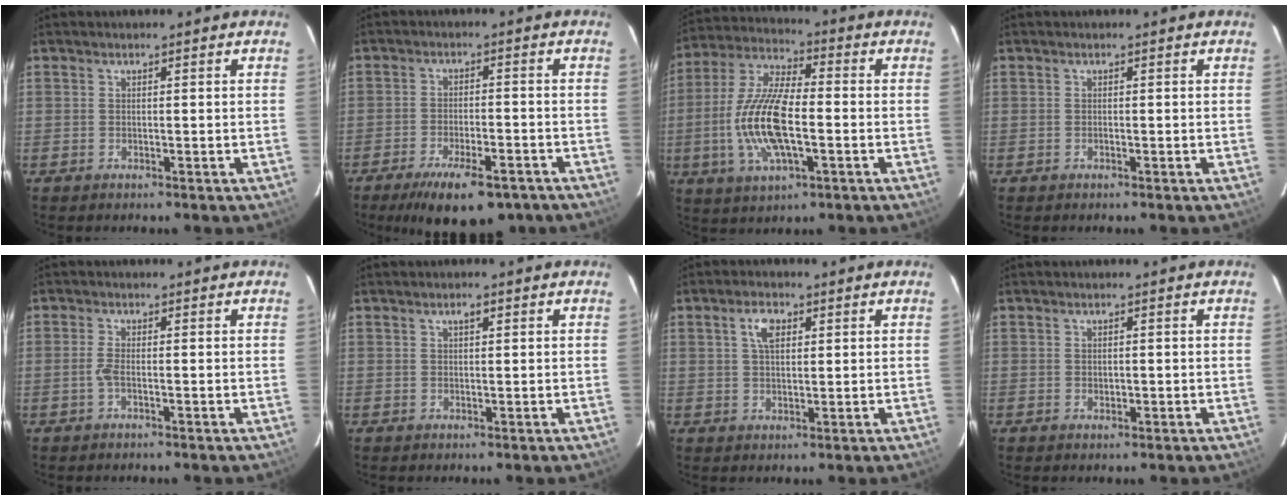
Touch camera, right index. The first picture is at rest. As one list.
[{"total": 13.2, "force": [-9.2, 4.7, 8.2], "torque": [-0.158, -0.020, -0.136]}, {"total": 15.3, "force": [-2.9, 5.6, 14.0], "torque": [-0.293, 0.000, -0.059]}, {"total": 0.0}, {"total": 1.6, "force": [-0.6, 0.1, 1.5], "torque": [-0.033, 0.000, -0.014]}, {"total": 1.4, "force": [0.7, 0.6, 1.0], "torque": [-0.017, 0.005, 0.011]}, {"total": 4.2, "force": [1.6, 2.2, 3.1], "torque": [-0.057, 0.010, 0.030]}, {"total": 0.8, "force": [0.0, 0.7, 0.5], "torque": [-0.007, 0.000, 0.002]}]